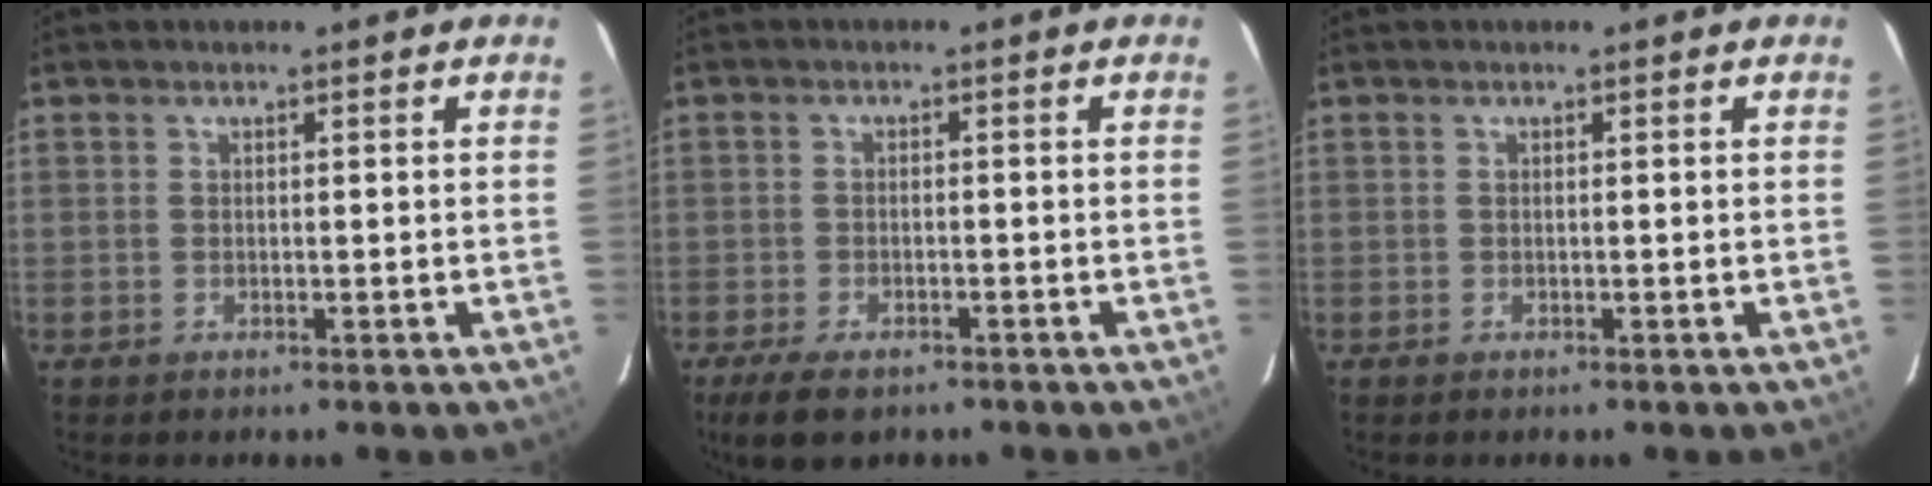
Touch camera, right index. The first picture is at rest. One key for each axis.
{"total": 6.4, "fx": -4.6, "fy": 2.6, "fz": 3.6, "tx": -0.094, "ty": -0.020, "tz": -0.079}
{"total": 0.0}